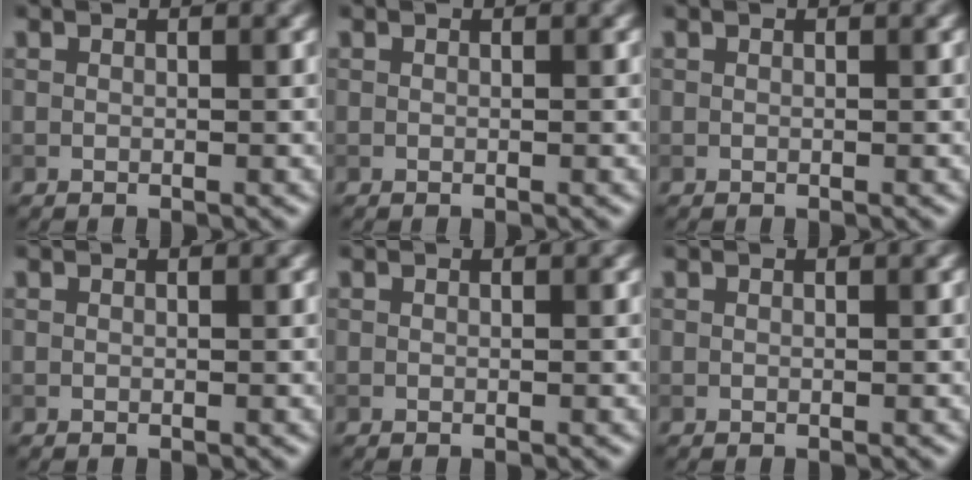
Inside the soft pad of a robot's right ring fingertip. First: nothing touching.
{"total": 0.0}
{"total": 0.0}
{"total": 0.0}
{"total": 0.0}
{"total": 0.0}